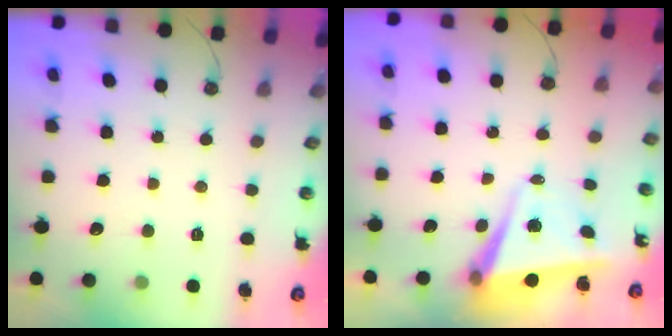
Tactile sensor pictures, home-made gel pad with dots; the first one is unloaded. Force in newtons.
{"total": 5.3, "press": 4.9, "slide": 2.0}